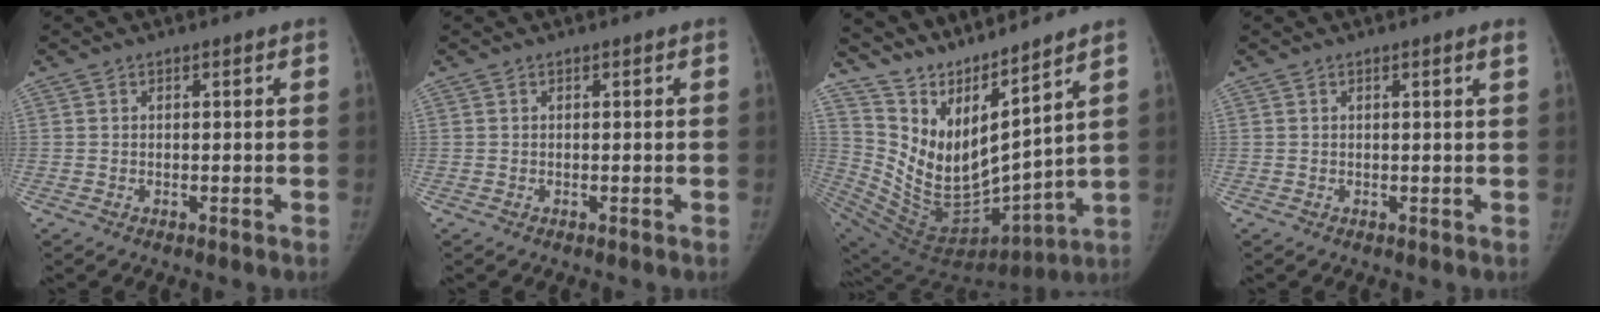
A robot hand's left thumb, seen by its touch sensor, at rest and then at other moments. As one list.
[{"total": 0.0}, {"total": 17.6, "force": [14.2, 2.9, 10.0], "torque": [-0.150, -0.098, 0.296]}, {"total": 1.2, "force": [0.6, -0.3, 0.9], "torque": [-0.014, -0.001, 0.011]}]